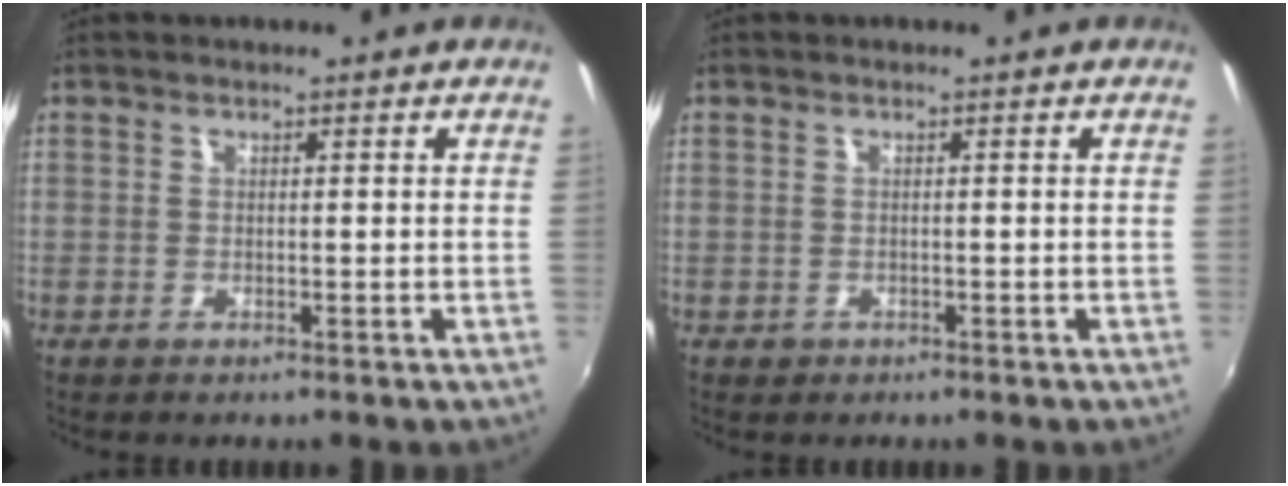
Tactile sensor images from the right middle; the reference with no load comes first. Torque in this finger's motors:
{"motor_torque": [0.19, -0.12, -0.06, 0.00]}